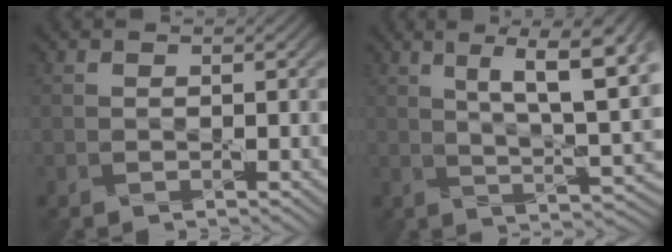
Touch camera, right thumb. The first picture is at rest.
{"total": 11.4, "force": [3.9, 3.4, 10.2], "torque": [-0.171, 0.005, 0.059]}